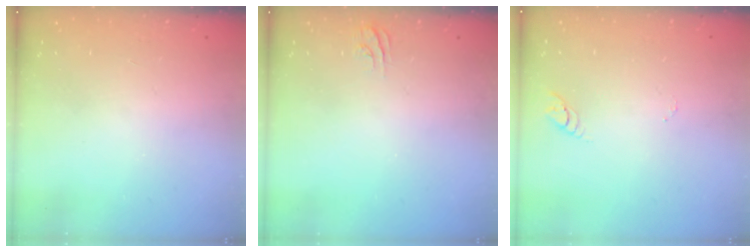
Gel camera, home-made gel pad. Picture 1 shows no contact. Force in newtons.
{"total": 4.2, "press": 4.2, "slide": 0.3}
{"total": 2.9, "press": 2.9, "slide": 0.3}